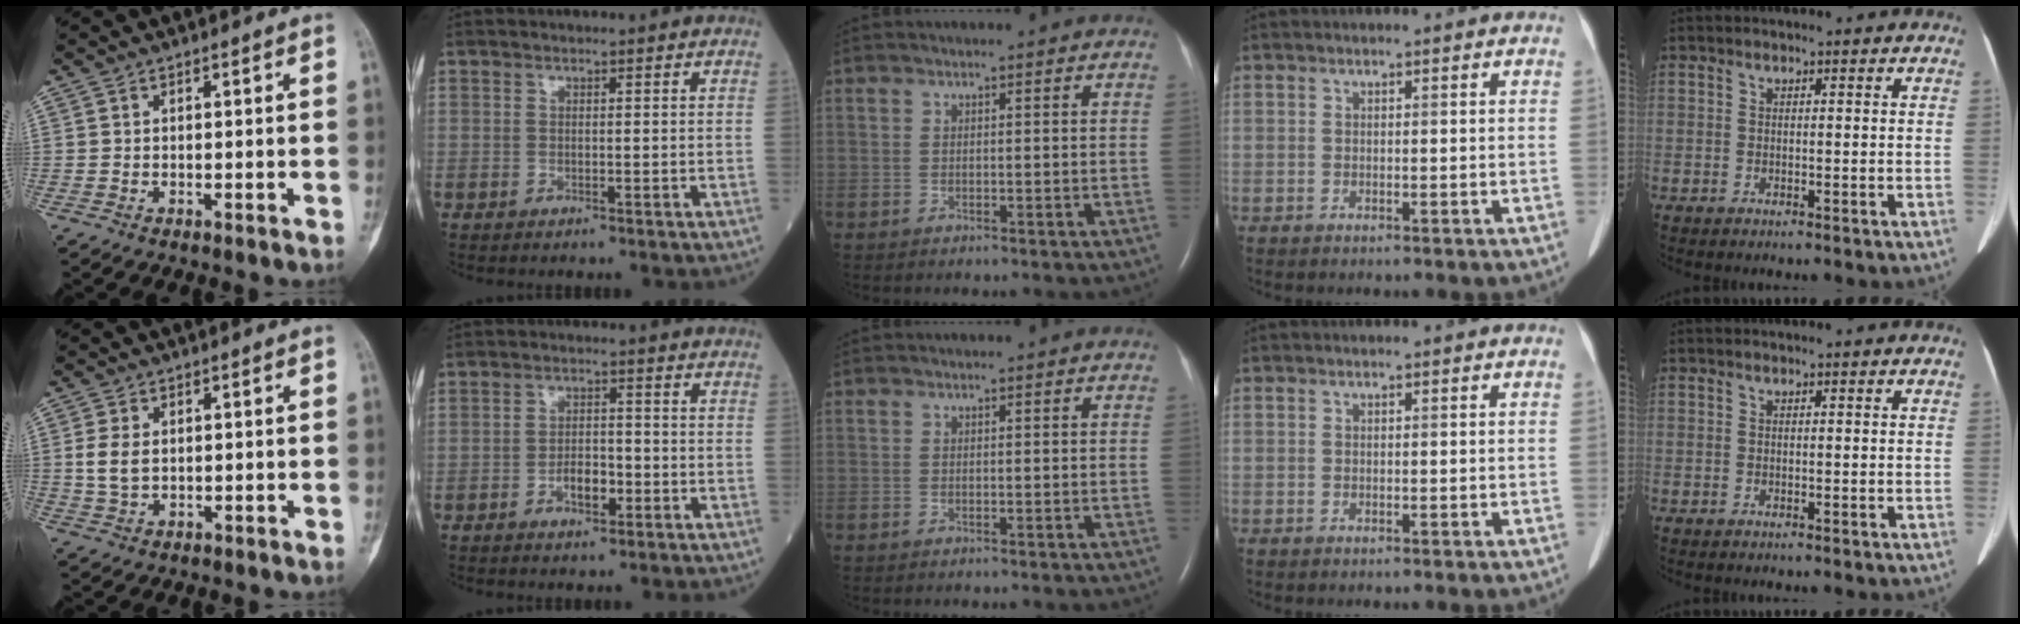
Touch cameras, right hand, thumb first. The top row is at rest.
{"thumb": {"total": 4.1, "force": [0.5, 2.6, 3.1], "torque": [-0.065, -0.001, 0.013]}, "index": {"total": 4.1, "force": [-1.7, 1.8, 3.2], "torque": [-0.055, 0.004, -0.029]}}